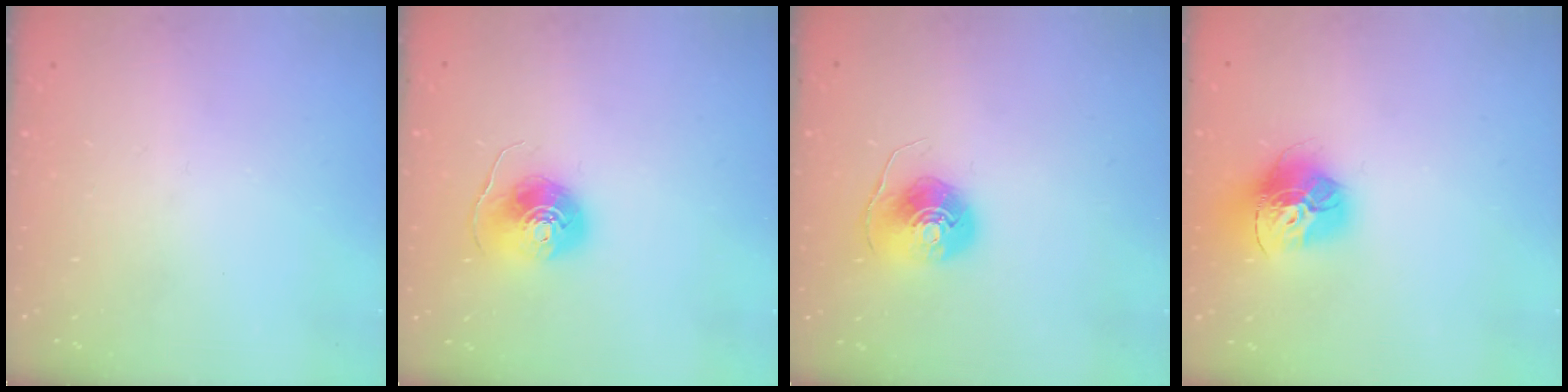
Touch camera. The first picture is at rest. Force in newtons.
{"total": 8.7, "press": 8.7, "slide": 0.5}
{"total": 8.5, "press": 8.4, "slide": 0.3}
{"total": 15.5, "press": 15.4, "slide": 1.7}